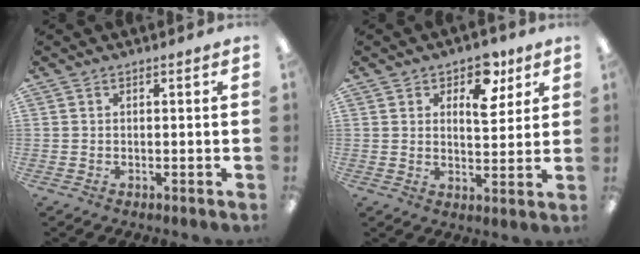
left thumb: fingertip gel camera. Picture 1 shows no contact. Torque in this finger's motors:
{"motor_torque": [-0.05, 0.34, -0.32, 0.23, 0.02]}